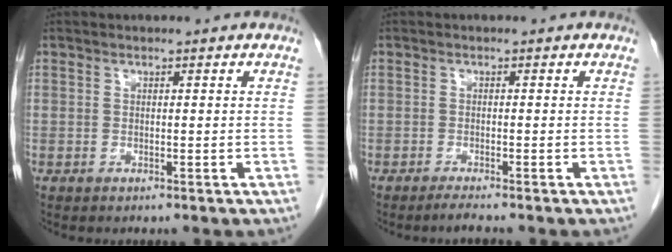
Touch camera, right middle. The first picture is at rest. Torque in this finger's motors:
{"motor_torque": [-0.01, 0.02, 0.00, 0.00]}